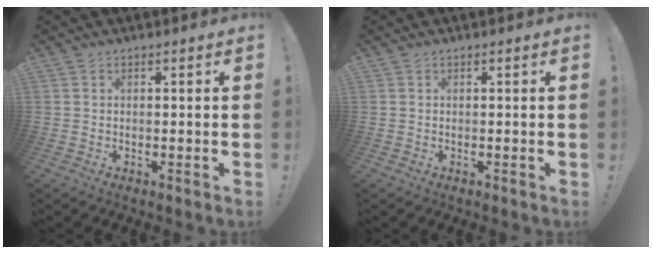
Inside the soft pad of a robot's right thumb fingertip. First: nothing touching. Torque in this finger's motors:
{"motor_torque": [0.00, 0.00, -0.08, 0.08, 0.00]}